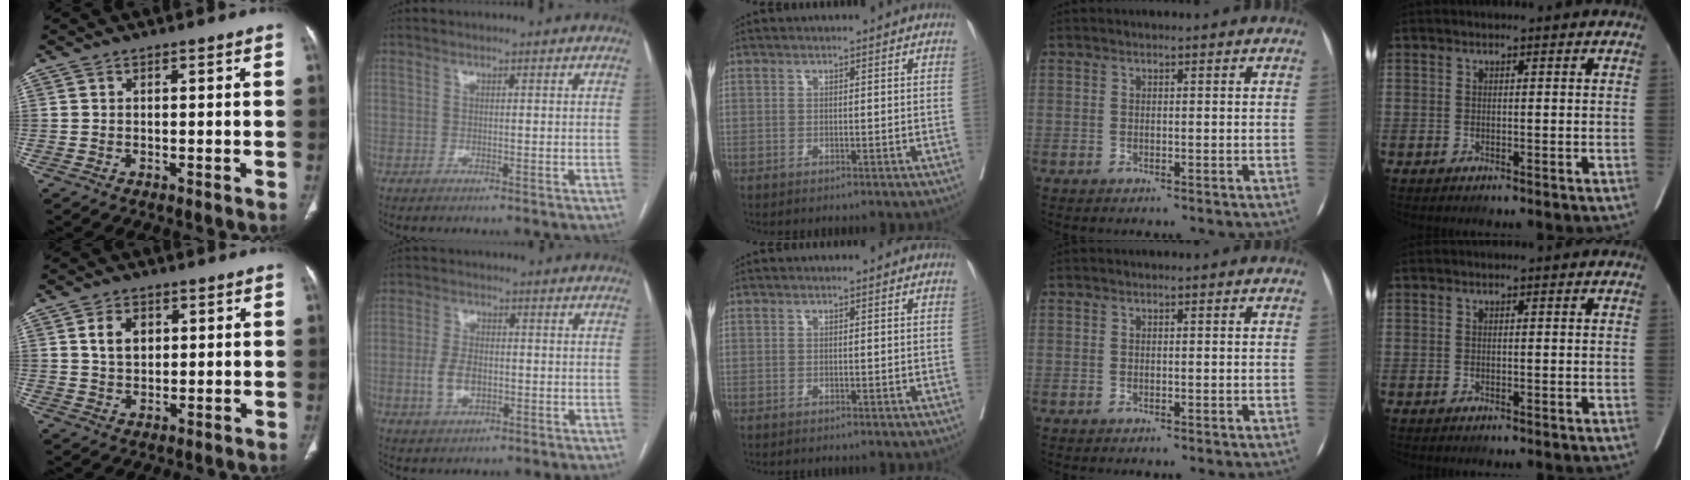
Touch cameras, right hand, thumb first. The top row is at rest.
{"thumb": {"total": 5.1, "force": [1.6, 3.6, 3.3], "torque": [-0.040, -0.006, 0.031]}, "index": {"total": 5.1, "force": [-1.0, 2.9, 4.0], "torque": [-0.086, 0.006, -0.014]}}